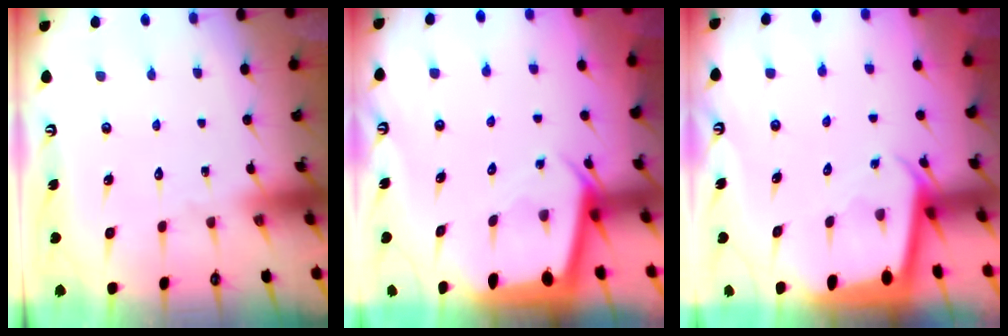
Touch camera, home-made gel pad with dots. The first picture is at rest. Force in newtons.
{"total": 2.5, "press": 2.5, "slide": 0.2}
{"total": 2.1, "press": 2.1, "slide": 0.1}